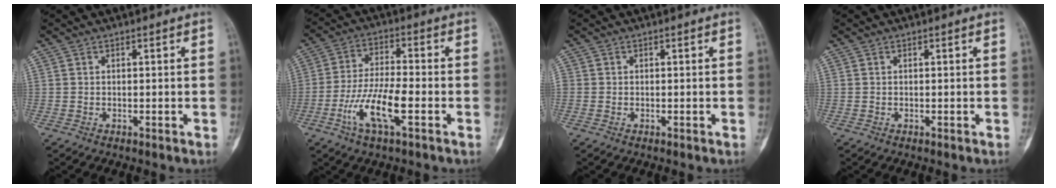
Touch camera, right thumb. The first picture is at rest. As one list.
[{"total": 11.0, "force": [-4.0, 3.2, 9.7], "torque": [-0.201, 0.018, -0.078]}, {"total": 0.6, "force": [-0.1, 0.6, 0.1], "torque": [0.007, 0.004, -0.007]}, {"total": 0.0}]